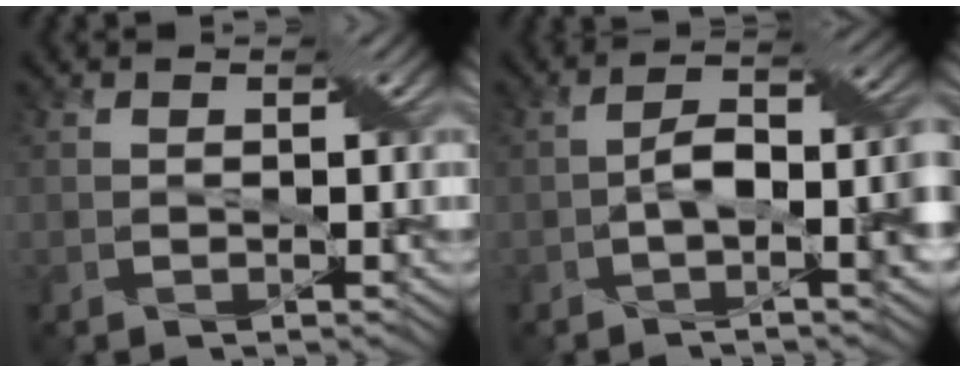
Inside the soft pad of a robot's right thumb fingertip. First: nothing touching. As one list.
[{"total": 7.6, "force": [-1.5, 2.8, 6.9], "torque": [-0.114, 0.010, -0.029]}]